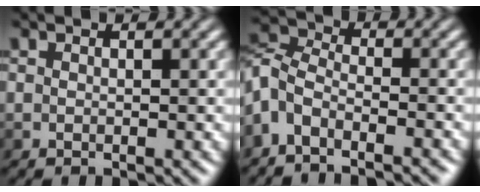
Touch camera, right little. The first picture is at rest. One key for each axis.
{"total": 5.3, "fx": -3.5, "fy": 2.7, "fz": 3.0, "tx": -0.059, "ty": 0.004, "tz": -0.077}